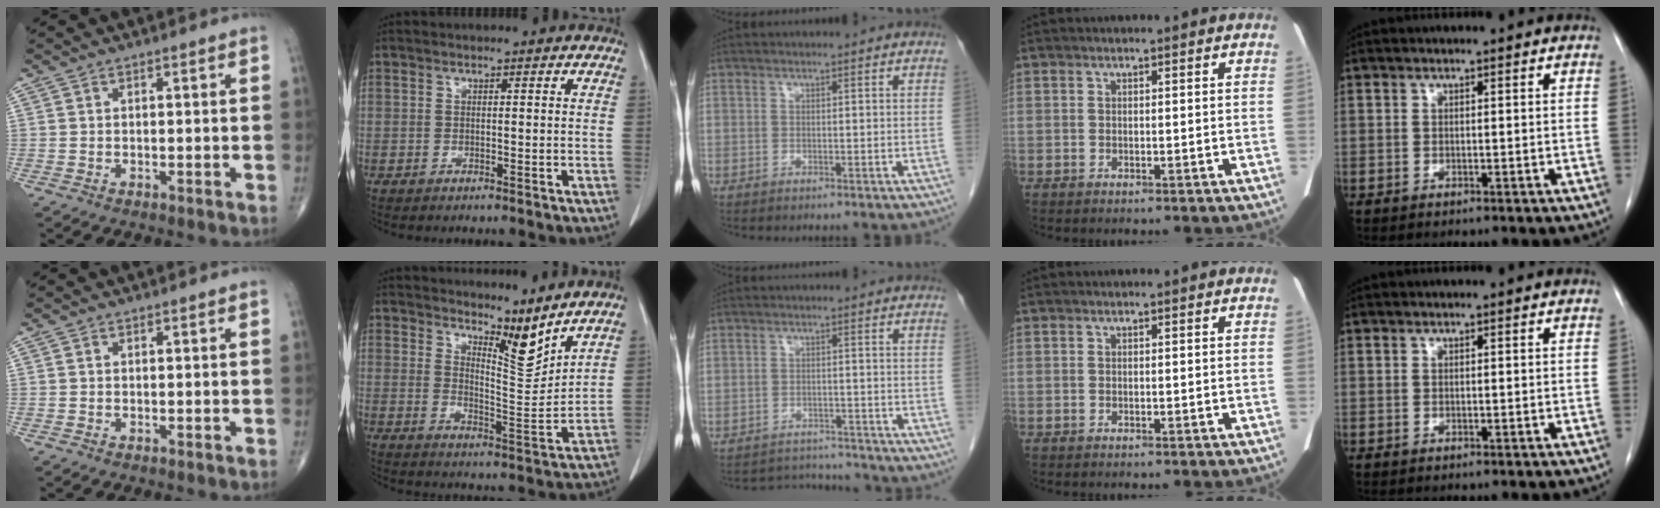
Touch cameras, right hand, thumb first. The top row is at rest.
{"index": {"total": 7.2, "force": [6.4, 0.6, 3.4], "torque": [-0.055, -0.023, 0.111]}, "middle": {"total": 5.4, "force": [-5.1, 0.5, -1.5], "torque": [0.020, 0.011, -0.078]}}